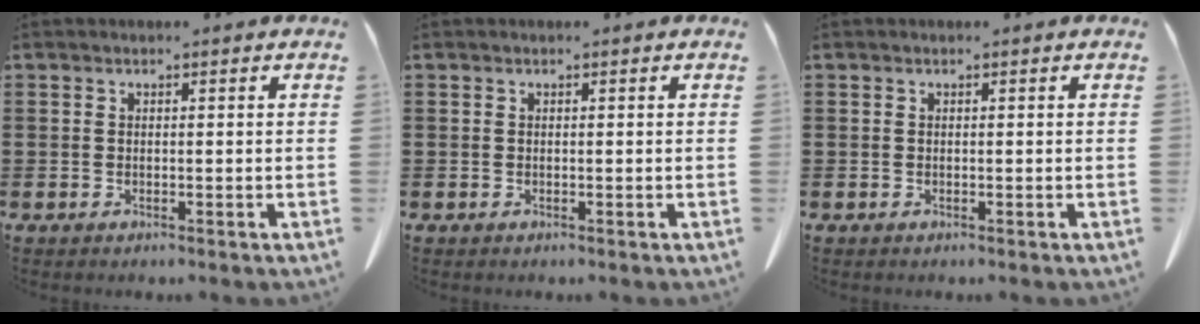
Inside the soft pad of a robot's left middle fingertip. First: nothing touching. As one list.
[{"total": 0.0}, {"total": 0.0}]